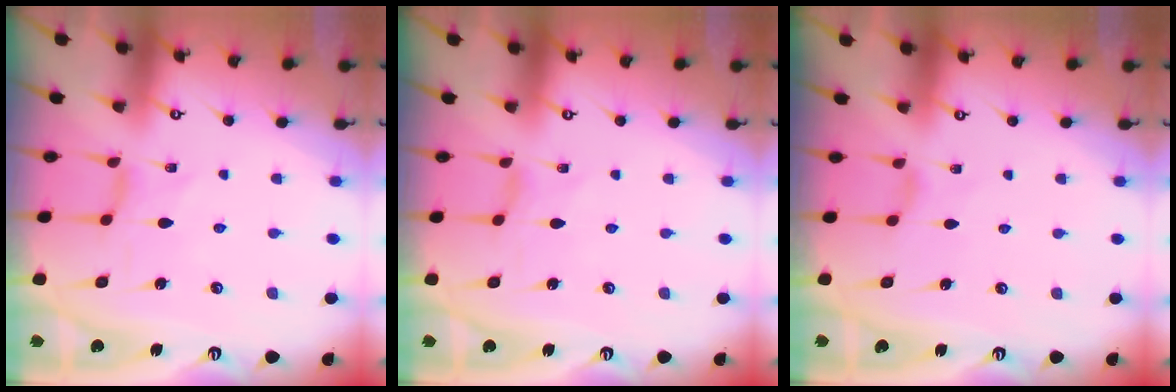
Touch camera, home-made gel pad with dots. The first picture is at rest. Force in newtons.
{"total": 0.0}
{"total": 0.7, "press": 0.6, "slide": 0.3}